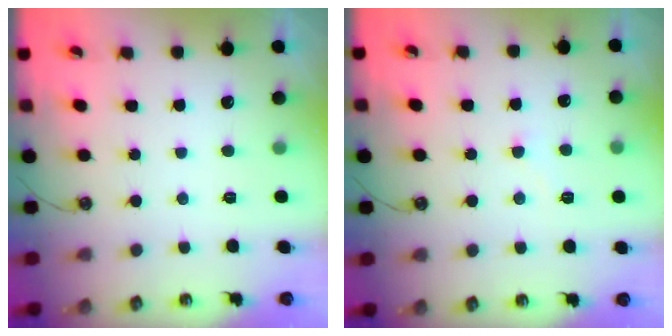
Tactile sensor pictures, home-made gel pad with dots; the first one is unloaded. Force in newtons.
{"total": 4.1, "press": 4.1, "slide": 0.5}